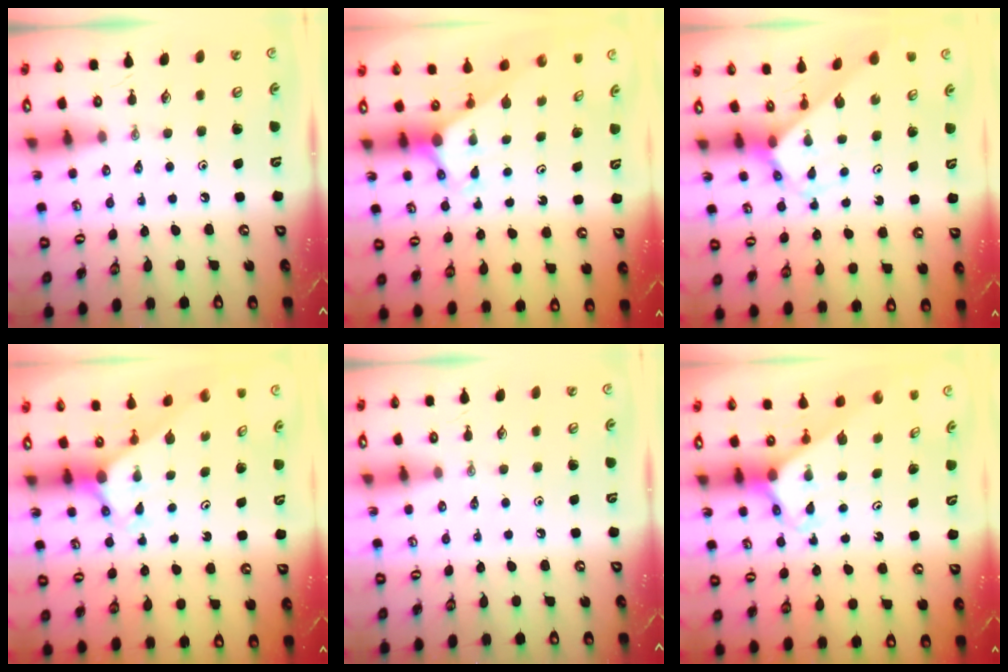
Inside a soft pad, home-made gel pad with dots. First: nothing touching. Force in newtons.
{"total": 2.9, "press": 2.9, "slide": 0.0}
{"total": 2.9, "press": 2.9, "slide": 0.1}
{"total": 2.5, "press": 2.5, "slide": 0.3}
{"total": 0.0}
{"total": 2.4, "press": 2.4, "slide": 0.1}